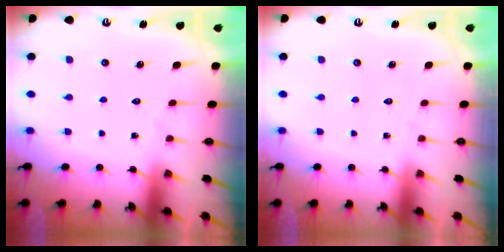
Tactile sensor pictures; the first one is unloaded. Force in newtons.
{"total": 0.0}